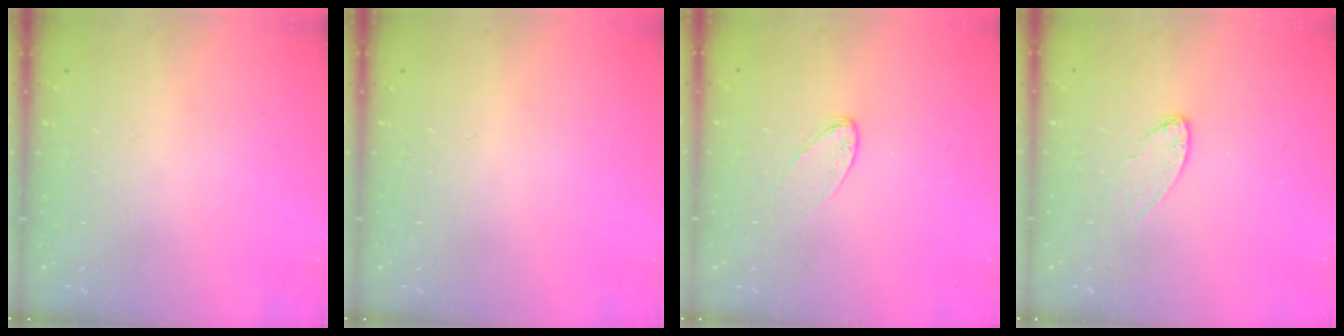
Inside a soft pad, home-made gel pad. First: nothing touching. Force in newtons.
{"total": 0.0}
{"total": 3.8, "press": 3.8, "slide": 0.3}
{"total": 4.9, "press": 4.9, "slide": 0.5}